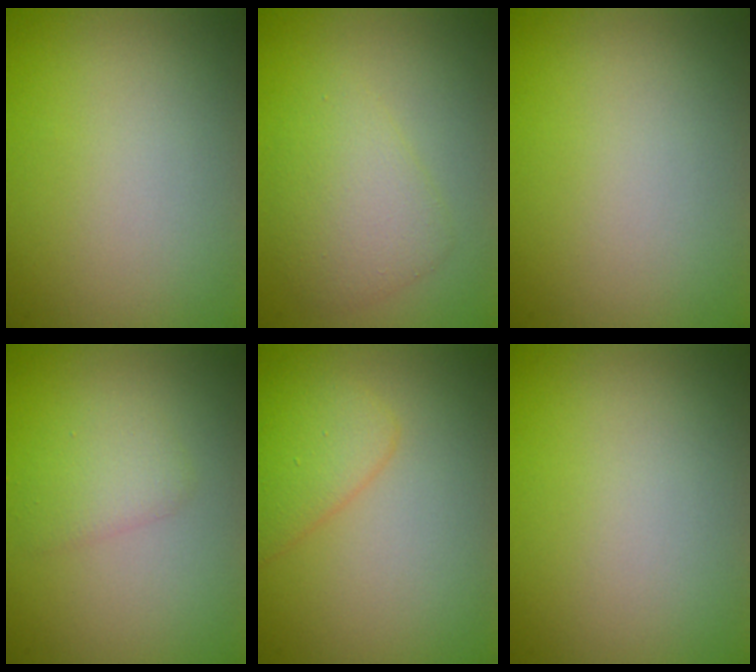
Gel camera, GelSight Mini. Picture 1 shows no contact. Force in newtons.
{"total": 3.2, "press": 3.2, "slide": 0.0}
{"total": 0.0}
{"total": 1.8, "press": 1.8, "slide": 0.1}
{"total": 2.9, "press": 2.9, "slide": 0.3}
{"total": 0.0}